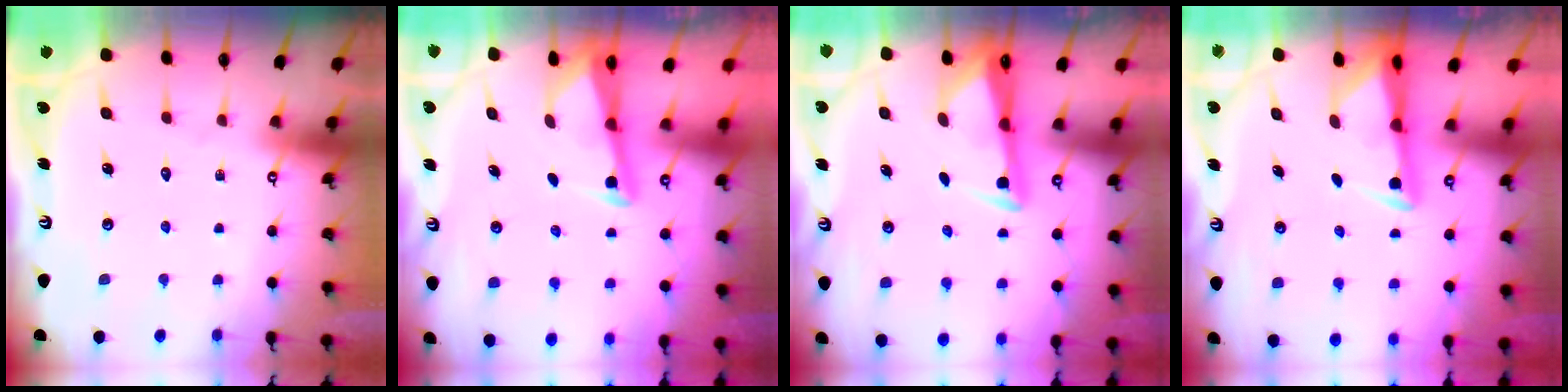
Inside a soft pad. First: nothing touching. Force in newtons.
{"total": 2.9, "press": 2.9, "slide": 0.2}
{"total": 3.2, "press": 3.1, "slide": 0.9}
{"total": 3.0, "press": 3.0, "slide": 0.5}